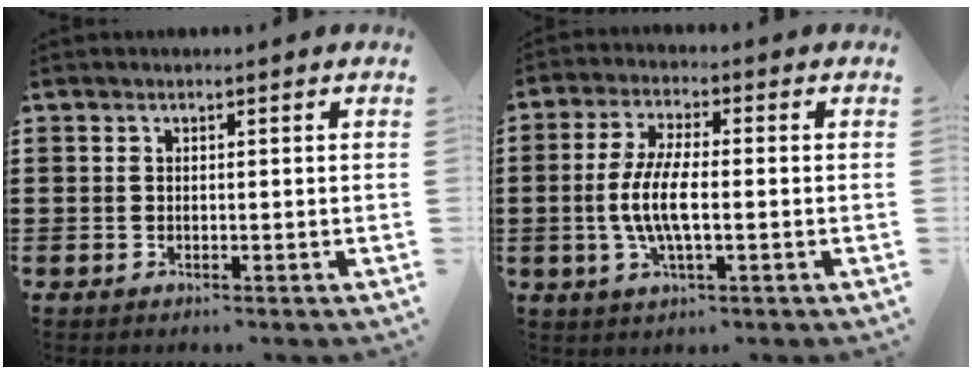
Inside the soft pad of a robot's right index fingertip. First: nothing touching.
{"total": 7.0, "force": [-1.3, 2.1, 6.5], "torque": [-0.148, -0.008, -0.032]}